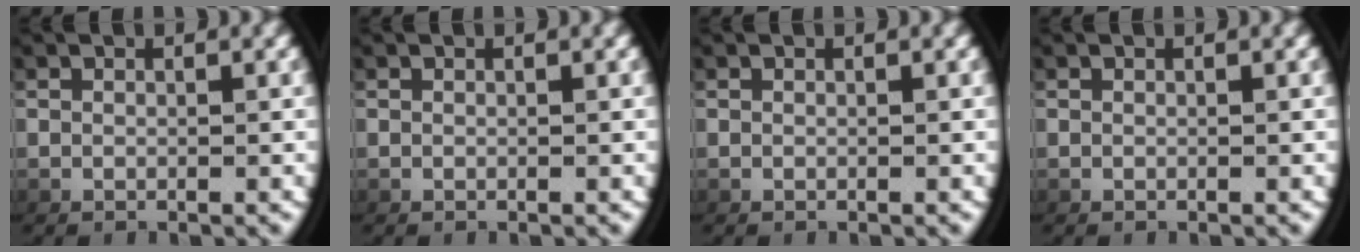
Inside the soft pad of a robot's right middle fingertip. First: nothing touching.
{"total": 0.0}
{"total": 0.0}
{"total": 0.0}